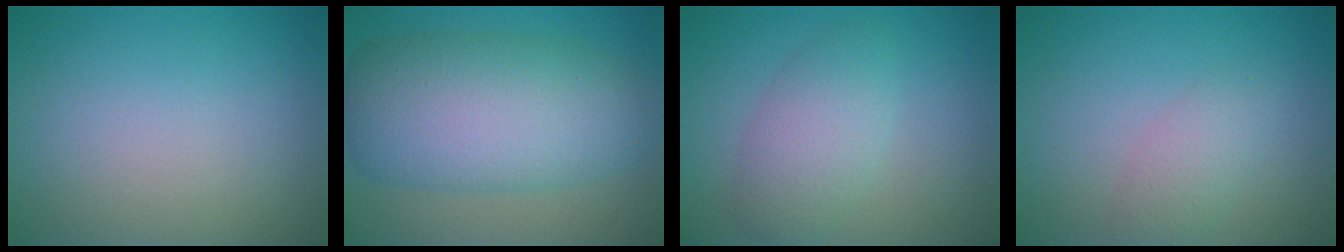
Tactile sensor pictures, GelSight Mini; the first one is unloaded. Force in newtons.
{"total": 10.8, "press": 10.8, "slide": 0.2}
{"total": 3.7, "press": 3.7, "slide": 0.3}
{"total": 2.2, "press": 2.2, "slide": 0.2}